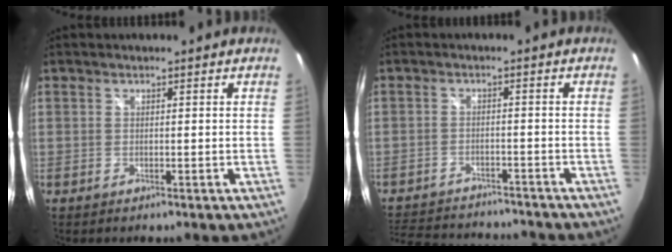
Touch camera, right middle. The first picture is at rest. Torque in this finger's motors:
{"motor_torque": [1.00, -1.14, 0.13, 0.02]}